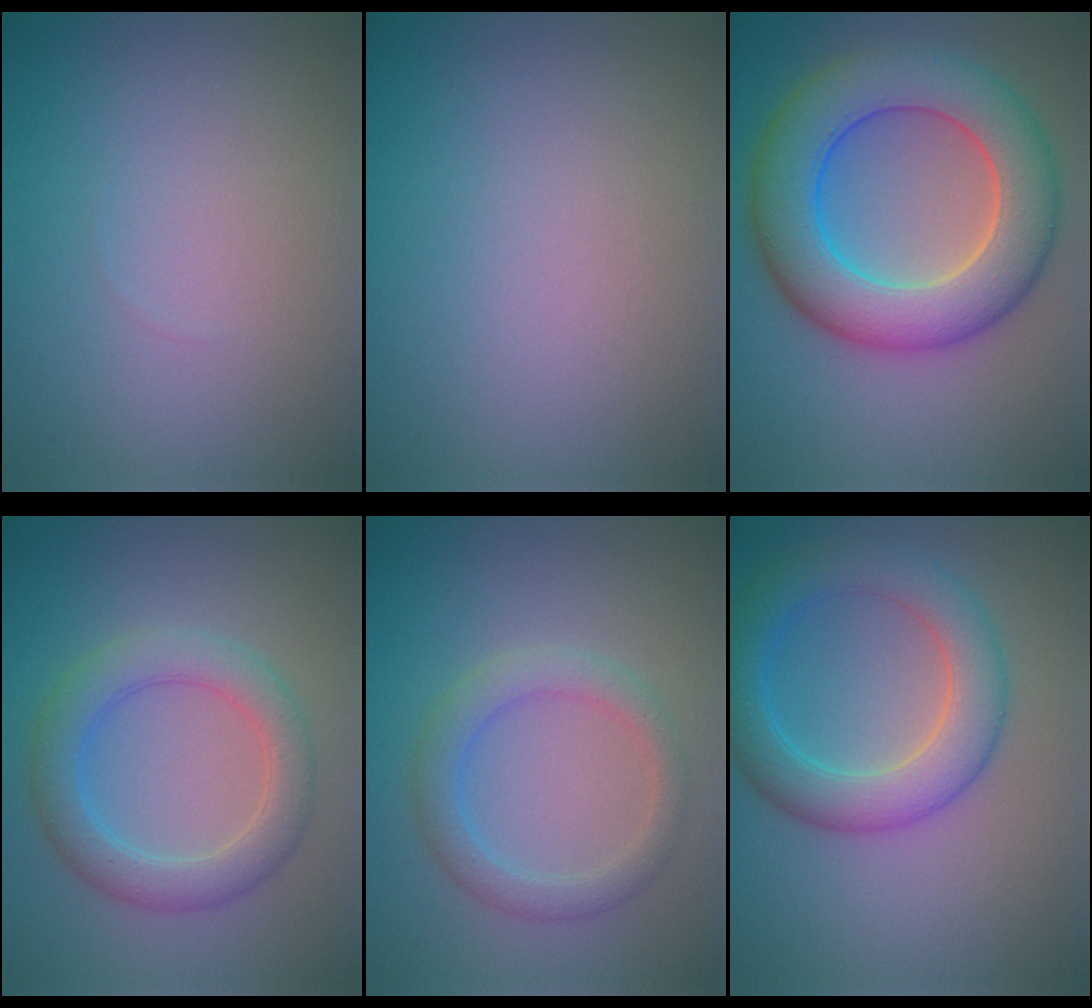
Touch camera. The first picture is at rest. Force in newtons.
{"total": 0.0}
{"total": 9.8, "press": 9.8, "slide": 0.3}
{"total": 4.4, "press": 4.4, "slide": 0.1}
{"total": 2.9, "press": 2.9, "slide": 0.4}
{"total": 5.6, "press": 5.6, "slide": 0.1}